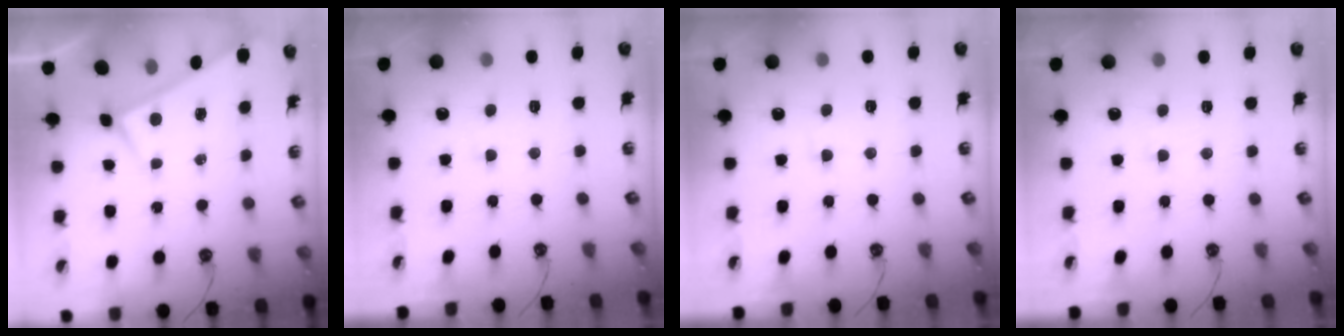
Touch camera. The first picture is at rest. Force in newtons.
{"total": 1.0, "press": 0.8, "slide": 0.5}
{"total": 2.1, "press": 2.0, "slide": 0.5}
{"total": 0.8, "press": 0.5, "slide": 0.7}